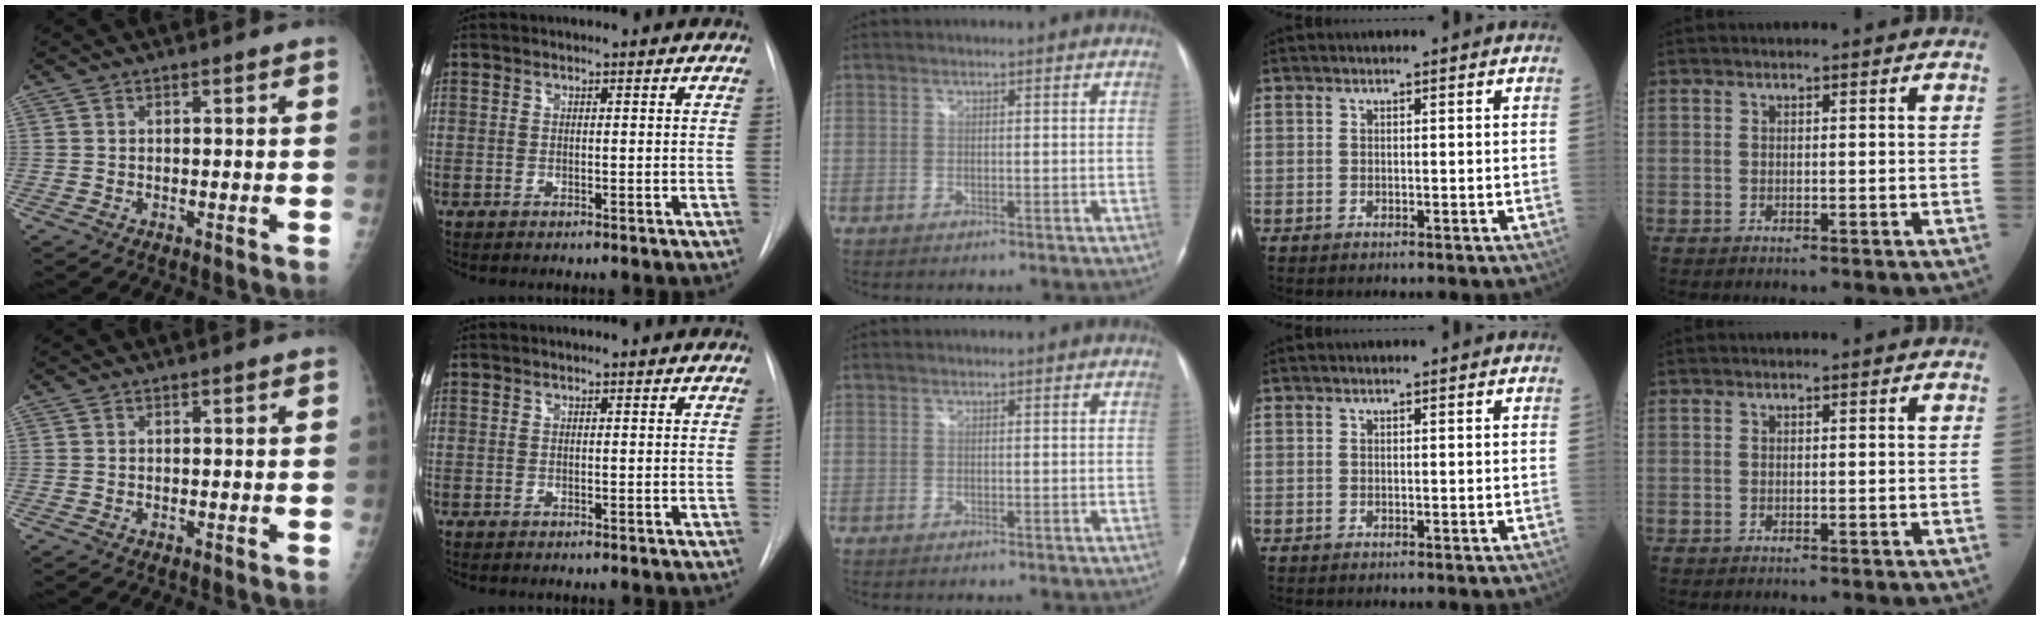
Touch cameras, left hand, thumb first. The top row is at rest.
{}